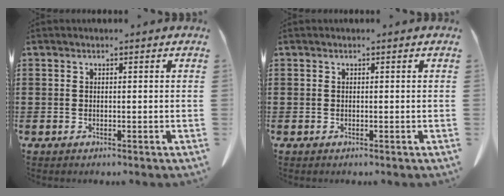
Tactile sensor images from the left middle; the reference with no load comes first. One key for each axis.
{"total": 0.0}